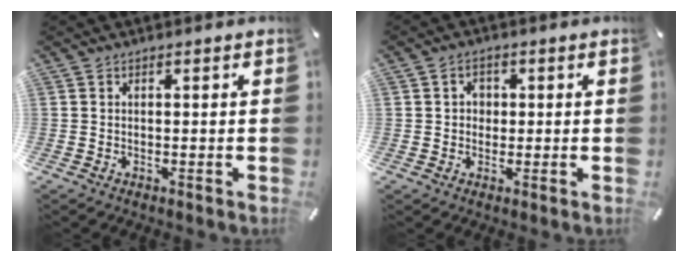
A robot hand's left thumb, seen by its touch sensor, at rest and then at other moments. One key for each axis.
{"total": 3.2, "fx": 0.3, "fy": 2.9, "fz": 1.4, "tx": -0.015, "ty": 0.002, "tz": -0.001}